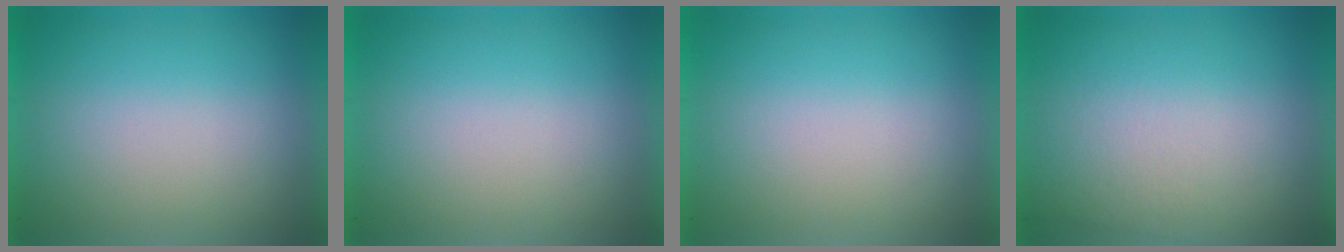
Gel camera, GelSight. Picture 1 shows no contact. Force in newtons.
{"total": 0.0}
{"total": 0.0}
{"total": 2.4}